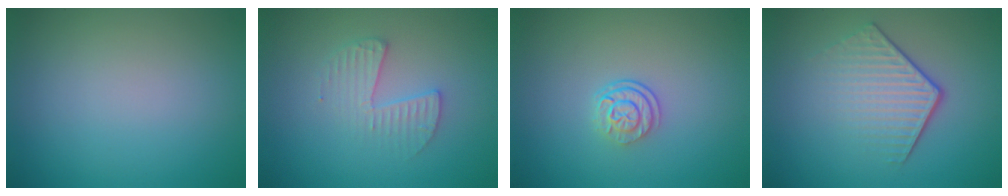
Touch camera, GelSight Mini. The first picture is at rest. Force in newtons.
{"total": 2.3, "press": 2.3, "slide": 0.3}
{"total": 2.4, "press": 1.8, "slide": 1.7}
{"total": 4.4, "press": 2.9, "slide": 3.3}